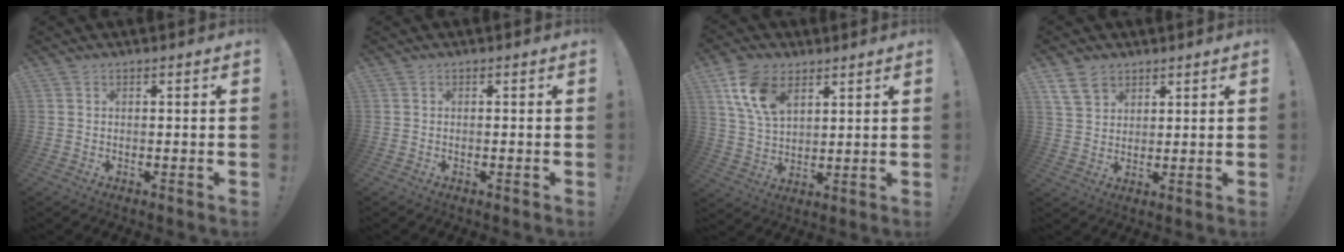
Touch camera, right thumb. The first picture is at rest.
{"total": 0.0}
{"total": 12.5, "force": [6.5, 7.5, 7.5], "torque": [-0.146, -0.014, 0.126]}
{"total": 7.8, "force": [5.0, 5.1, 3.1], "torque": [-0.063, -0.016, 0.102]}